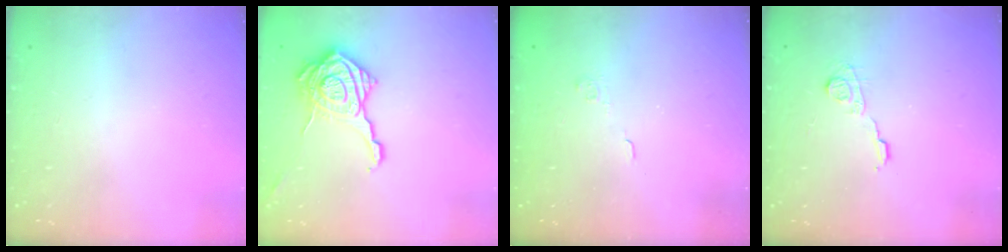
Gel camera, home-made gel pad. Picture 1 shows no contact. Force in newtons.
{"total": 20.0, "press": 19.9, "slide": 0.8}
{"total": 3.6, "press": 3.5, "slide": 0.9}
{"total": 7.3, "press": 7.2, "slide": 0.4}